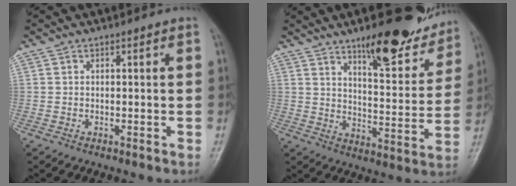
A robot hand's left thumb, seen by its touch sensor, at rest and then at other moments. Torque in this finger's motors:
{"motor_torque": [0.52, 0.14, -0.19, -0.36, 0.07]}